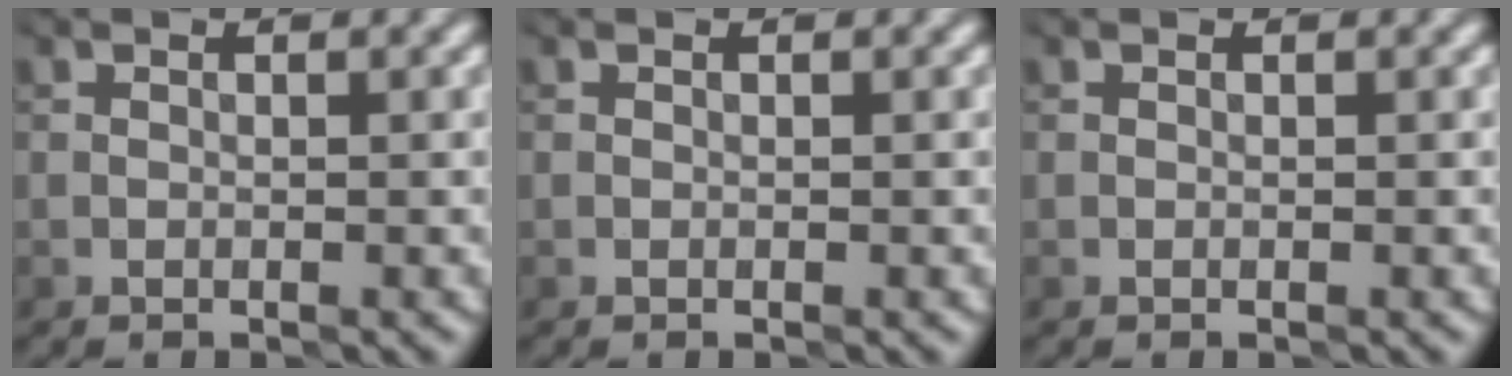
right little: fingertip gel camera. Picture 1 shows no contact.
{"total": 0.0}
{"total": 0.0}